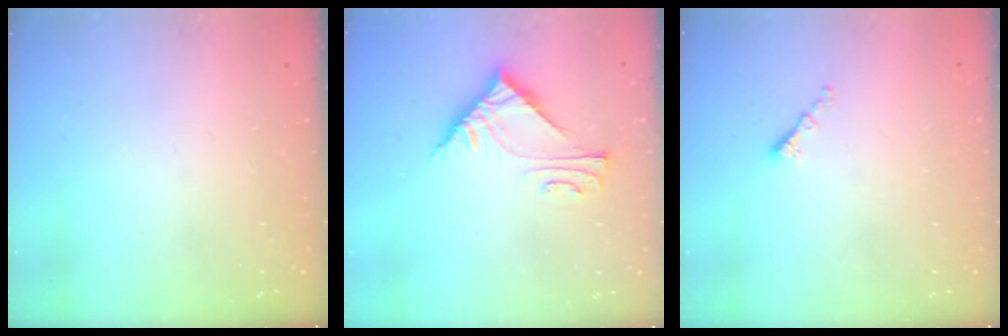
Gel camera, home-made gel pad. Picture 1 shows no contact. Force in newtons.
{"total": 7.7, "press": 7.7, "slide": 0.3}
{"total": 1.4, "press": 1.3, "slide": 0.5}